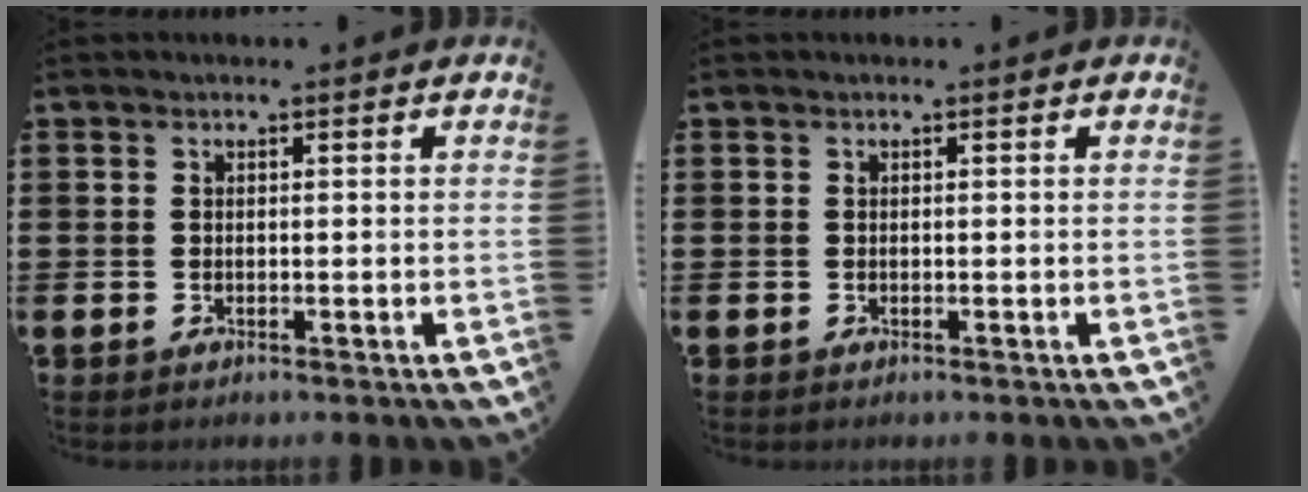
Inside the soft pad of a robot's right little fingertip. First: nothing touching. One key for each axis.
{"total": 0.0}